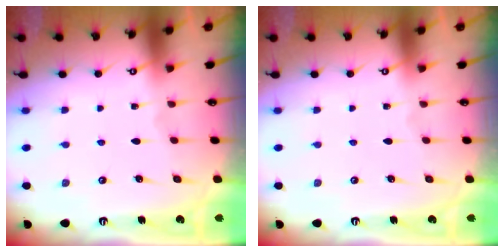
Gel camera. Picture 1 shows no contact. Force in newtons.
{"total": 0.0}